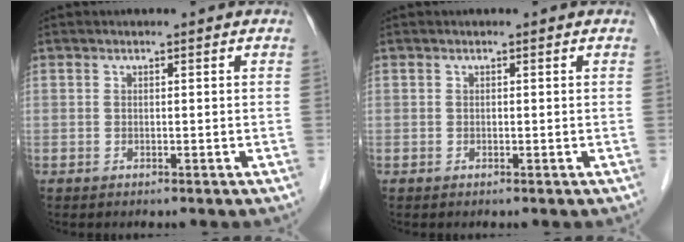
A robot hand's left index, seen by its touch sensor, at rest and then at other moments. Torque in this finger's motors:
{"motor_torque": [-0.07, -0.06, -0.05, -0.01]}